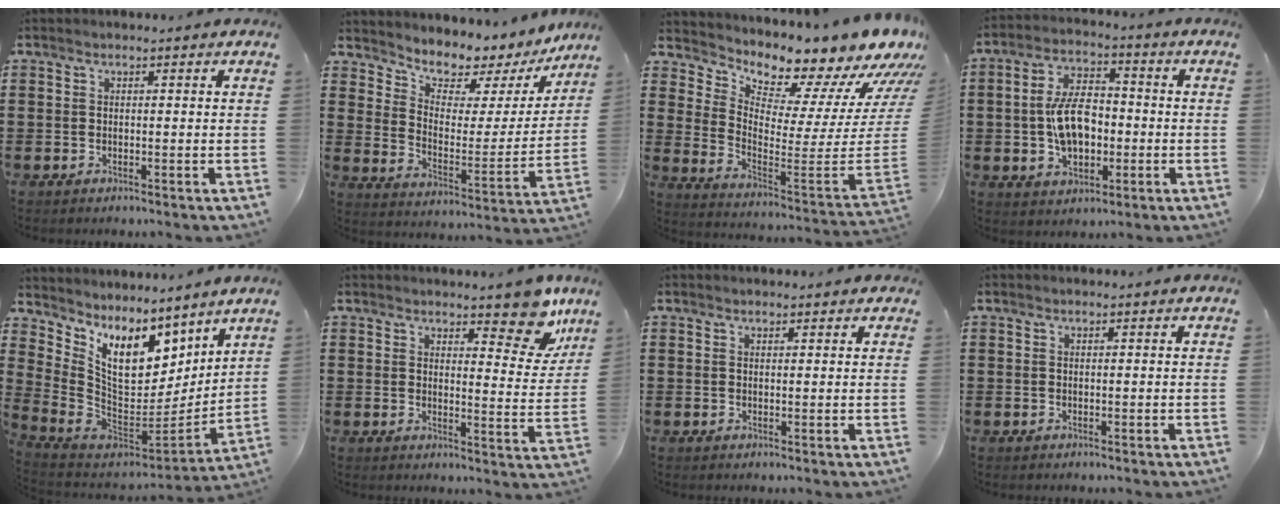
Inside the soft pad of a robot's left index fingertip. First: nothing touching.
{"total": 5.9, "force": [5.5, 2.1, 0.4], "torque": [-0.032, -0.053, 0.090]}
{"total": 7.7, "force": [7.6, 0.3, 0.9], "torque": [-0.036, -0.104, 0.120]}
{"total": 9.1, "force": [-1.1, 5.3, 7.4], "torque": [-0.166, 0.008, -0.026]}
{"total": 11.9, "force": [7.1, 5.9, 7.6], "torque": [-0.168, -0.060, 0.132]}
{"total": 8.2, "force": [6.6, 2.6, 4.1], "torque": [-0.051, -0.031, 0.113]}
{"total": 1.0, "force": [0.9, 0.4, 0.2], "torque": [-0.006, 0.003, 0.017]}
{"total": 0.0}